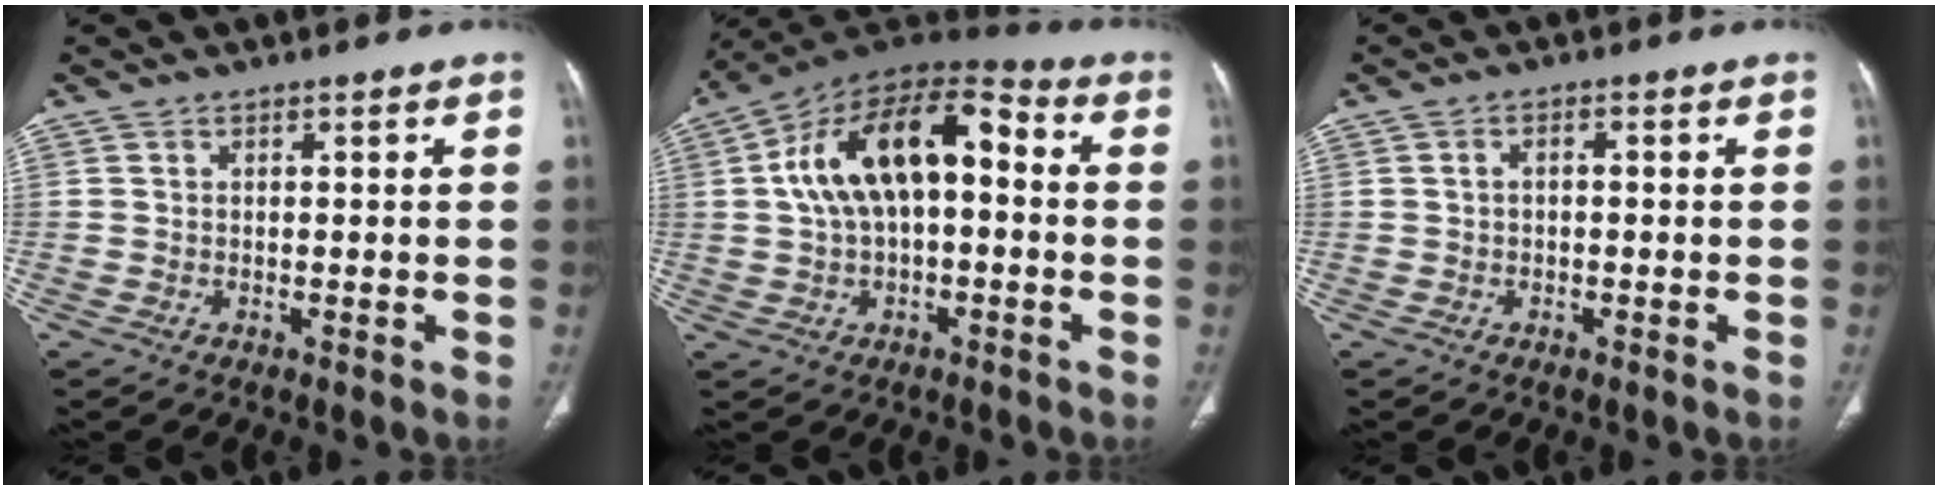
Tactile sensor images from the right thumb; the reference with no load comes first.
{"total": 17.6, "force": [1.7, 9.2, 14.9], "torque": [-0.248, 0.047, 0.020]}
{"total": 1.1, "force": [-0.1, 0.7, 0.9], "torque": [-0.014, 0.006, -0.003]}